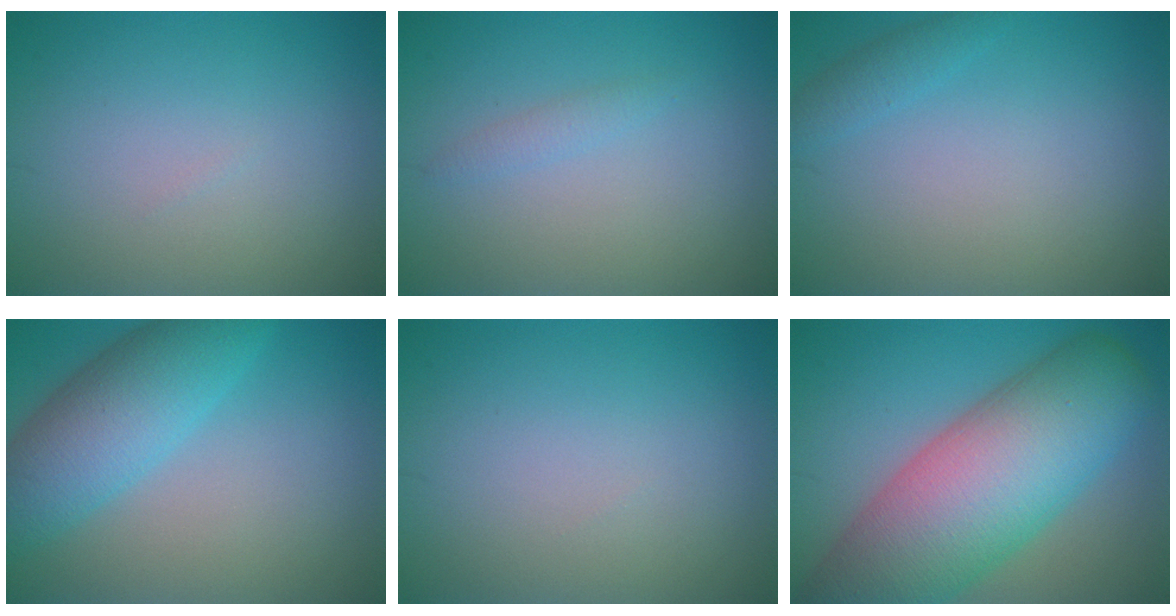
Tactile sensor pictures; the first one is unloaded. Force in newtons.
{"total": 1.0, "press": 1.0, "slide": 0.1}
{"total": 1.3, "press": 1.3, "slide": 0.1}
{"total": 7.0, "press": 7.0, "slide": 0.3}
{"total": 0.0}
{"total": 13.9, "press": 13.9, "slide": 0.7}